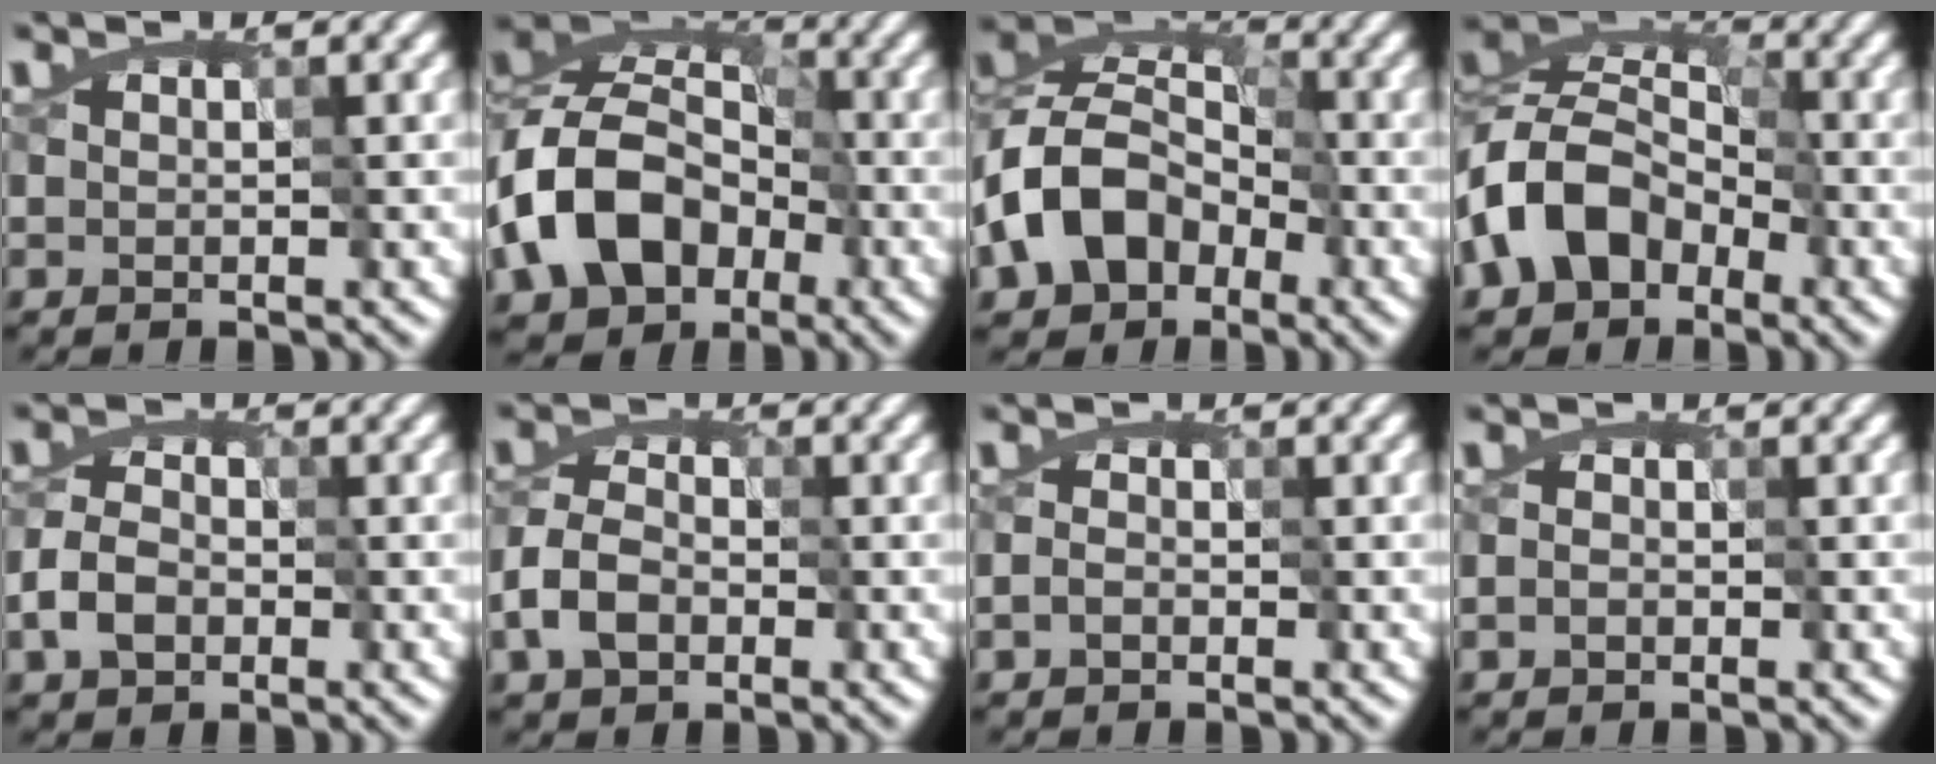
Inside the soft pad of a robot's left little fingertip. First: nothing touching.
{"total": 10.7, "force": [-5.4, 7.2, 5.8], "torque": [-0.114, 0.005, -0.114]}
{"total": 8.3, "force": [-5.1, 5.4, 3.7], "torque": [-0.064, 0.006, -0.111]}
{"total": 8.6, "force": [-5.3, 5.6, 3.8], "torque": [-0.073, 0.007, -0.118]}
{"total": 3.5, "force": [-2.7, 1.8, 1.3], "torque": [-0.023, 0.002, -0.053]}
{"total": 4.0, "force": [-3.0, 2.1, 1.7], "torque": [-0.036, 0.003, -0.059]}
{"total": 1.9, "force": [-1.1, 1.3, 0.9], "torque": [-0.002, 0.011, -0.025]}
{"total": 2.0, "force": [-0.3, 1.6, 1.1], "torque": [-0.004, 0.015, -0.018]}